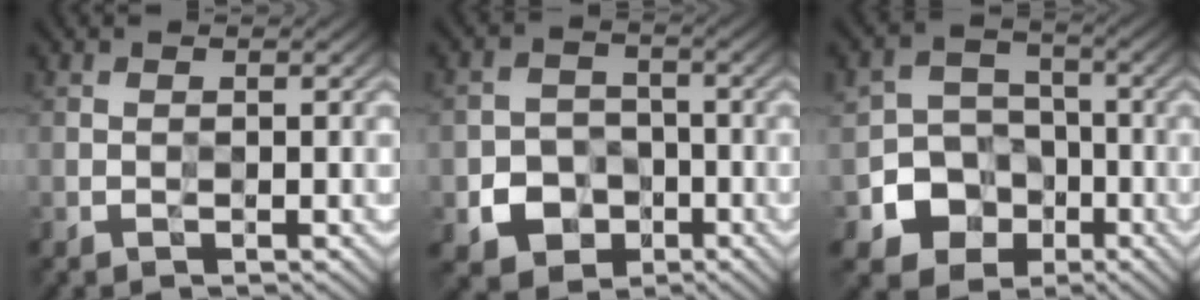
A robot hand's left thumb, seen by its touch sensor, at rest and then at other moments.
{"total": 6.4, "force": [-2.9, 5.1, 2.5], "torque": [-0.043, -0.012, -0.061]}
{"total": 8.0, "force": [-3.1, 6.8, 2.7], "torque": [-0.050, -0.010, -0.077]}